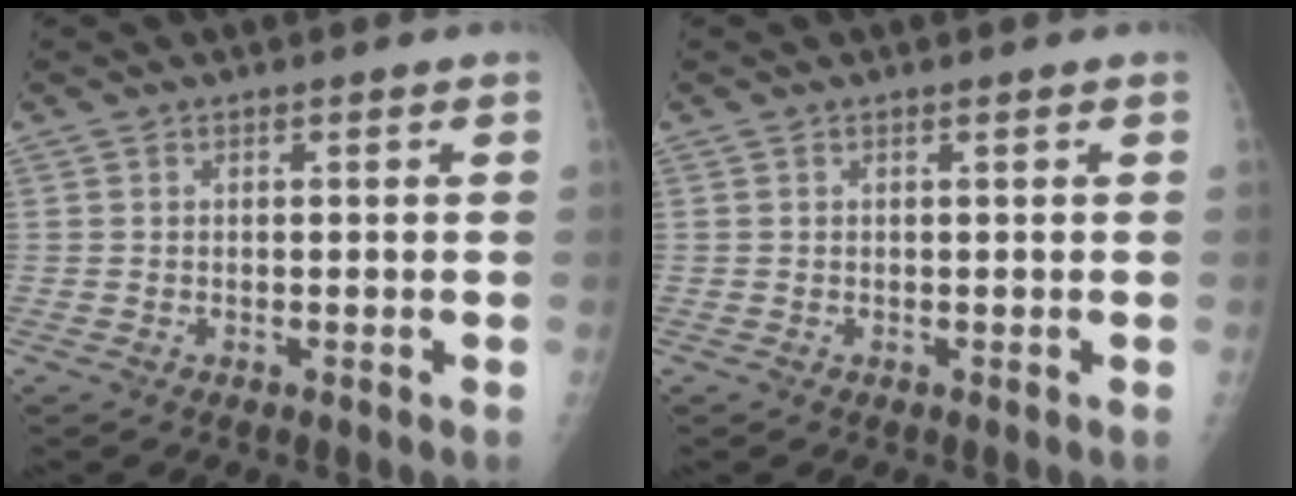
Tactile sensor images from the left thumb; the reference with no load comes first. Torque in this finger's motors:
{"motor_torque": [0.04, -0.13, -0.04, -0.12, 0.00]}